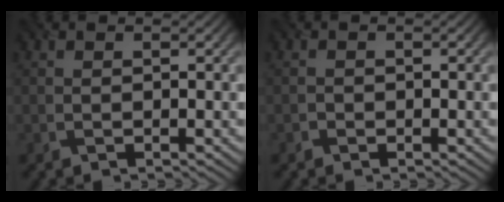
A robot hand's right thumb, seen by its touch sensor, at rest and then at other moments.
{"total": 0.6, "force": [-0.4, 0.4, 0.0], "torque": [0.001, -0.002, -0.009]}